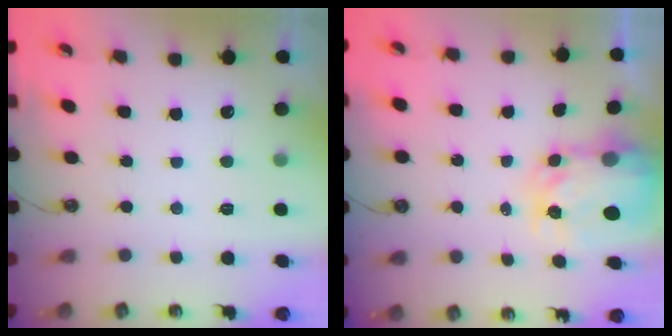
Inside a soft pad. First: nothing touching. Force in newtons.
{"total": 5.5, "press": 5.5, "slide": 0.3}